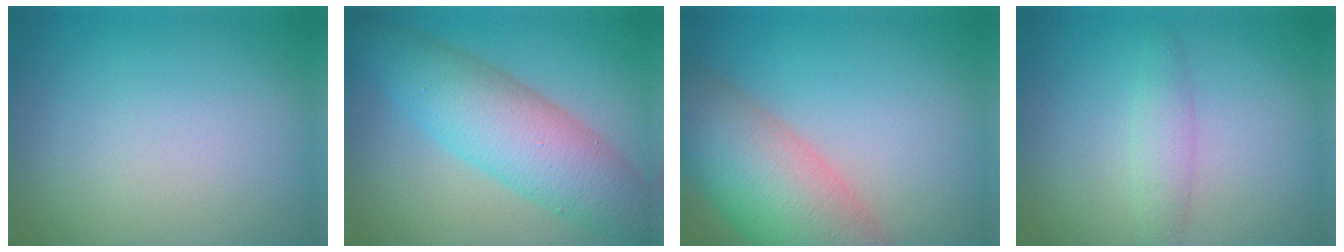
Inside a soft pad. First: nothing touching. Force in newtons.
{"total": 7.6, "press": 7.6, "slide": 0.1}
{"total": 10.0, "press": 9.9, "slide": 0.6}
{"total": 1.9, "press": 1.9, "slide": 0.0}